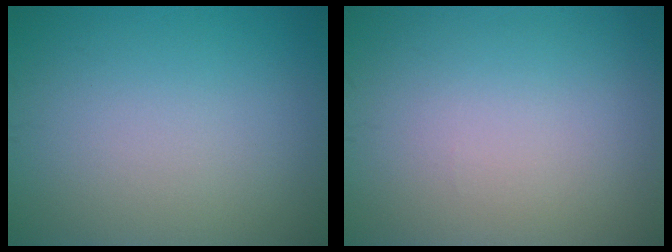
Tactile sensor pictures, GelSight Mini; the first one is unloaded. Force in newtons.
{"total": 0.0}